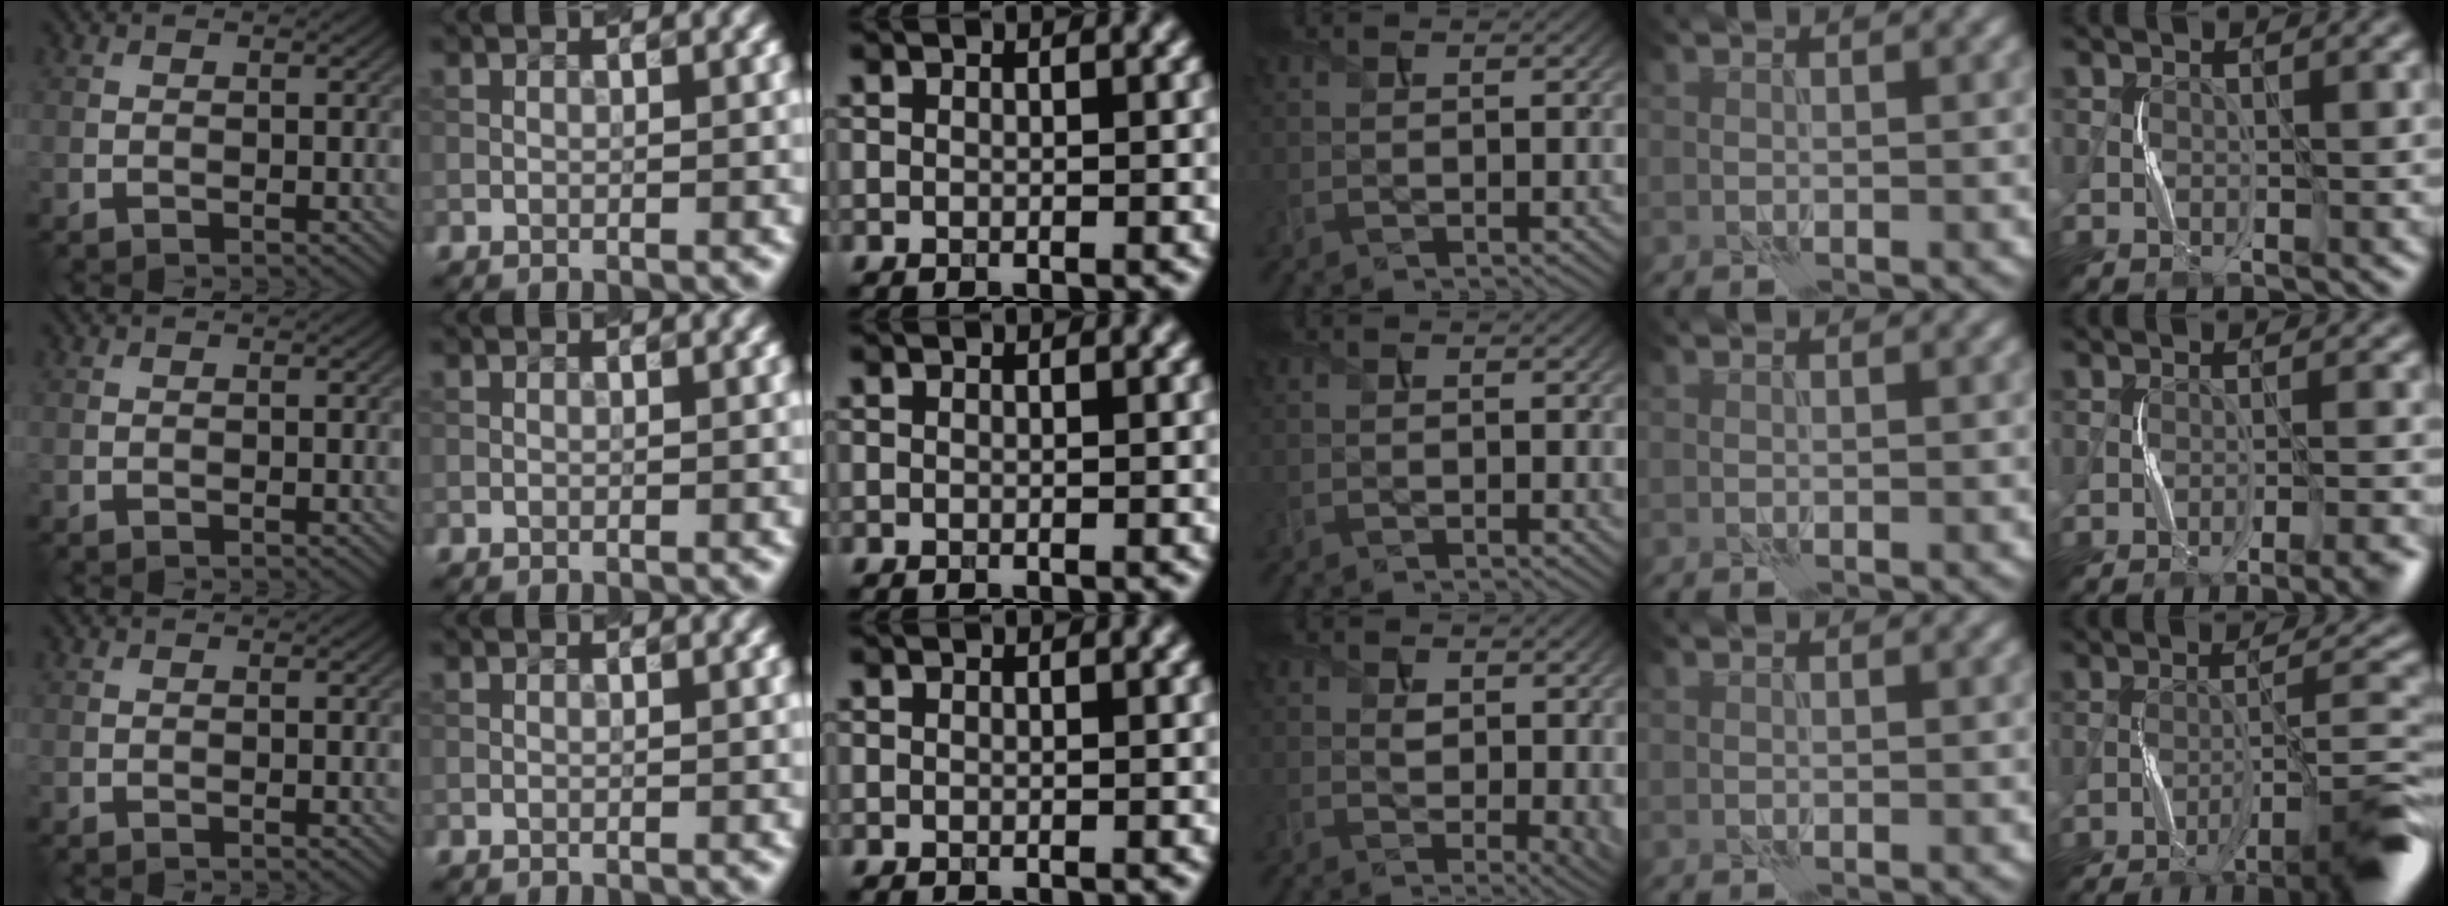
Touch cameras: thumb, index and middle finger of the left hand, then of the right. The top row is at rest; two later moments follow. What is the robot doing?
{"motion": "squeeze", "object": "paper clamp"}